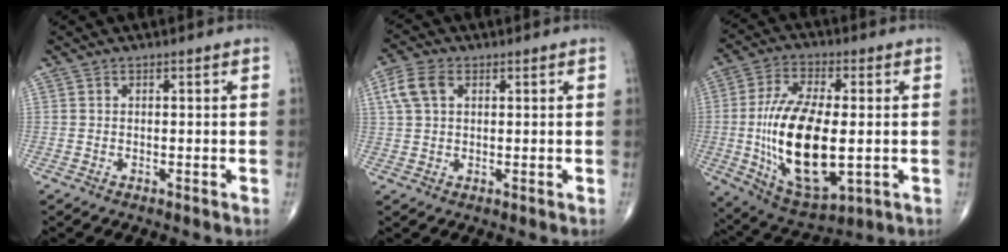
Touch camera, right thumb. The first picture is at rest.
{"total": 5.7, "force": [1.9, 3.6, 4.0], "torque": [-0.090, 0.012, 0.038]}
{"total": 20.5, "force": [-1.8, 9.3, 18.1], "torque": [-0.343, -0.009, -0.016]}